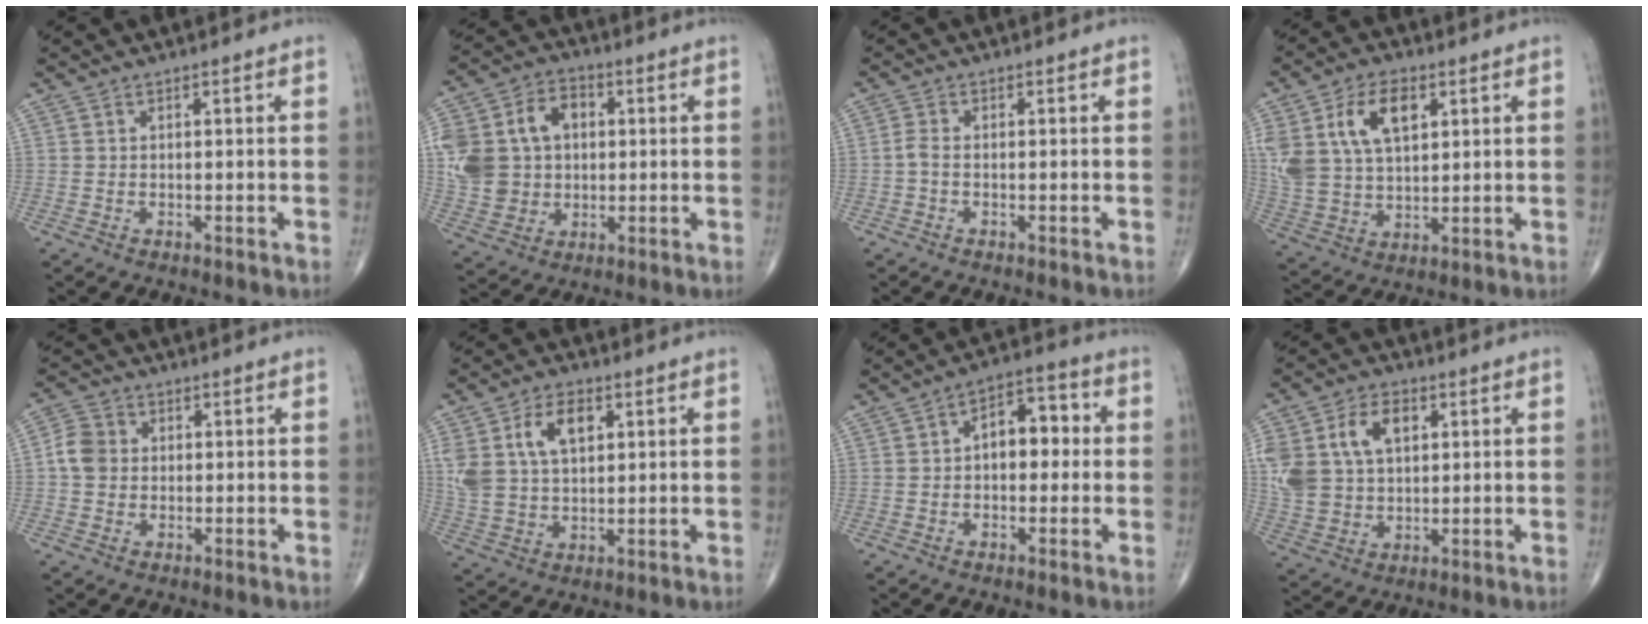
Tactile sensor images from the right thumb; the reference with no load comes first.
{"total": 16.5, "force": [2.2, 13.0, 9.9], "torque": [-0.186, 0.023, 0.047]}
{"total": 1.6, "force": [-0.5, 0.7, 1.3], "torque": [-0.030, 0.001, -0.014]}
{"total": 15.2, "force": [5.6, 9.1, 10.9], "torque": [-0.209, -0.008, 0.114]}
{"total": 5.0, "force": [0.1, 4.3, 2.6], "torque": [-0.043, 0.011, -0.007]}
{"total": 12.1, "force": [4.1, 7.3, 8.7], "torque": [-0.160, 0.000, 0.084]}
{"total": 8.7, "force": [0.5, 5.3, 6.9], "torque": [-0.073, 0.030, -0.001]}
{"total": 16.1, "force": [4.3, 11.2, 10.8], "torque": [-0.224, 0.006, 0.087]}